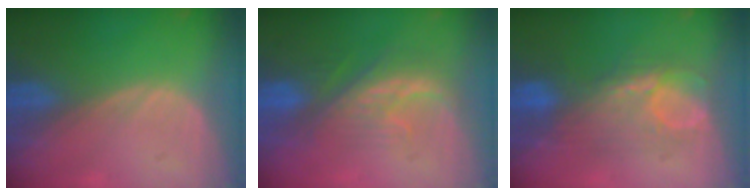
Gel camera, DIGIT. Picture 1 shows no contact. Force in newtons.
{"total": 8.3, "press": 7.5, "slide": 3.7}
{"total": 7.9, "press": 7.8, "slide": 1.2}